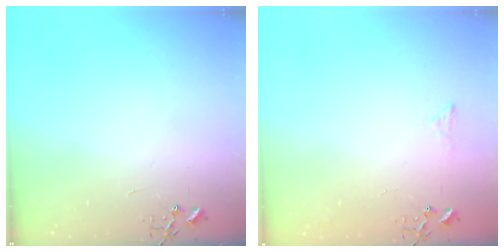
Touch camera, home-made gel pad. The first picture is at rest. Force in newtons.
{"total": 5.9, "press": 5.9, "slide": 0.8}